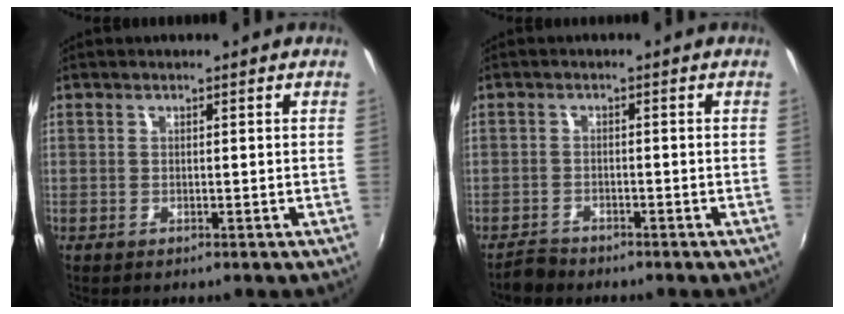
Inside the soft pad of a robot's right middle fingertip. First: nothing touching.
{"total": 2.6, "force": [-2.5, 0.8, 0.1], "torque": [-0.011, 0.000, -0.049]}